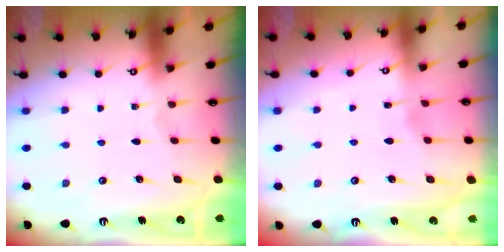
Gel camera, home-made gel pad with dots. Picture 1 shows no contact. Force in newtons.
{"total": 2.5, "press": 2.5, "slide": 0.2}